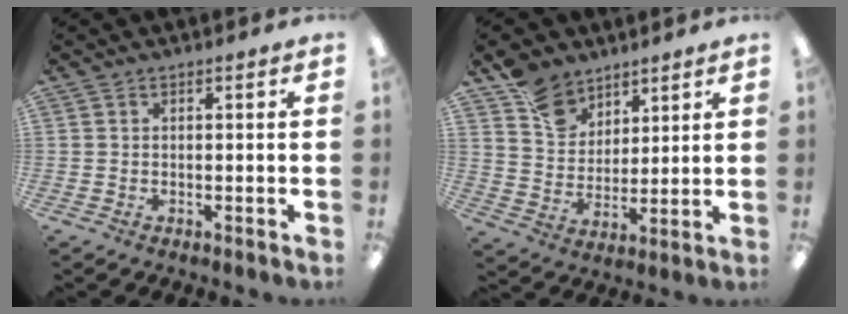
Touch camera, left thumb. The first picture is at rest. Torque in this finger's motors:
{"motor_torque": [0.13, -0.04, 0.72, -0.57, 0.01]}